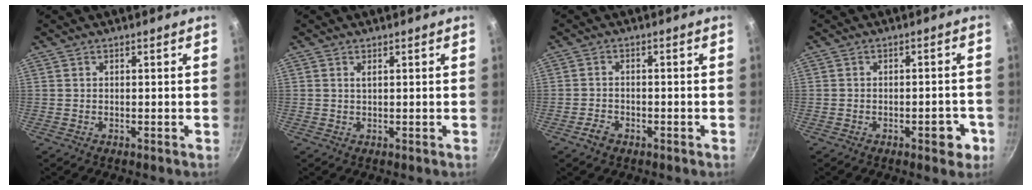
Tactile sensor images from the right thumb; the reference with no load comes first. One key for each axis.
{"total": 0.7, "fx": 0.3, "fy": 0.2, "fz": 0.6, "tx": -0.012, "ty": 0.001, "tz": 0.007}
{"total": 3.0, "fx": -1.8, "fy": 1.9, "fz": 1.4, "tx": -0.026, "ty": 0.018, "tz": -0.032}
{"total": 4.6, "fx": -2.1, "fy": 2.2, "fz": 3.5, "tx": -0.026, "ty": 0.019, "tz": -0.023}